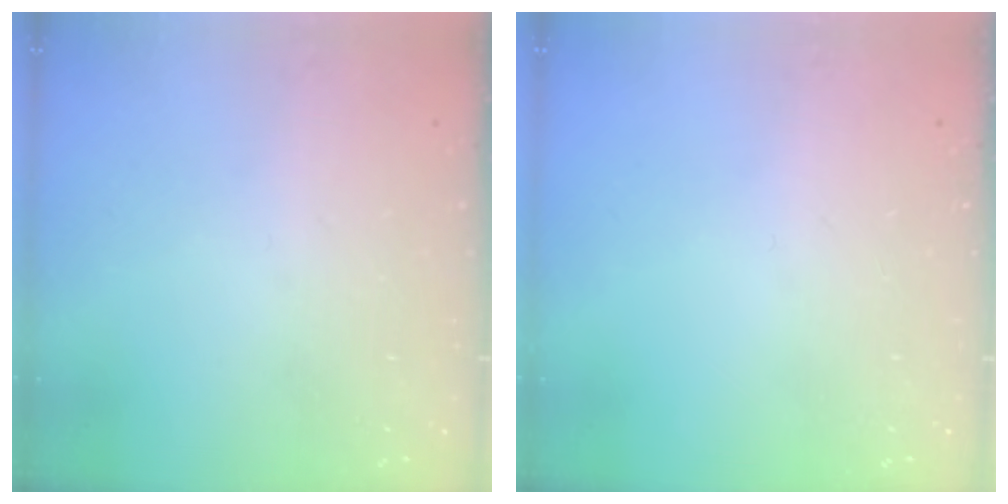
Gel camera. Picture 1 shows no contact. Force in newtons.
{"total": 0.0}